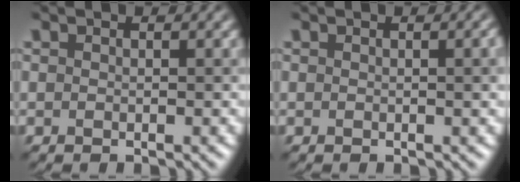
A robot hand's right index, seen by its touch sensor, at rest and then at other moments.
{"total": 2.2, "force": [0.2, 0.8, 2.1], "torque": [-0.010, 0.013, -0.003]}